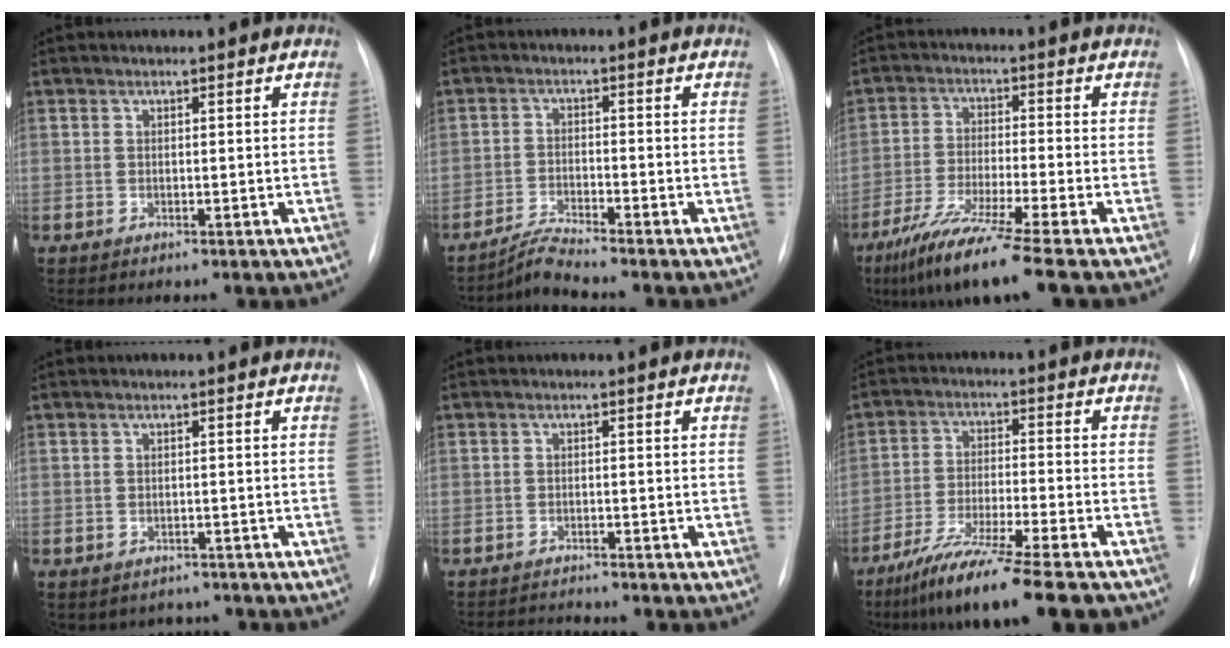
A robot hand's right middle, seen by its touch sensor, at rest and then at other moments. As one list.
[{"total": 3.9, "force": [-3.6, -1.4, 0.6], "torque": [-0.023, -0.024, -0.072]}, {"total": 11.5, "force": [-8.2, -1.3, 8.0], "torque": [-0.148, -0.043, -0.145]}, {"total": 3.8, "force": [-3.2, 2.1, 0.0], "torque": [0.004, 0.015, -0.037]}, {"total": 3.5, "force": [-3.4, -0.3, 0.5], "torque": [-0.007, -0.013, -0.050]}, {"total": 14.8, "force": [-11.5, 0.2, 9.2], "torque": [-0.166, -0.044, -0.192]}]